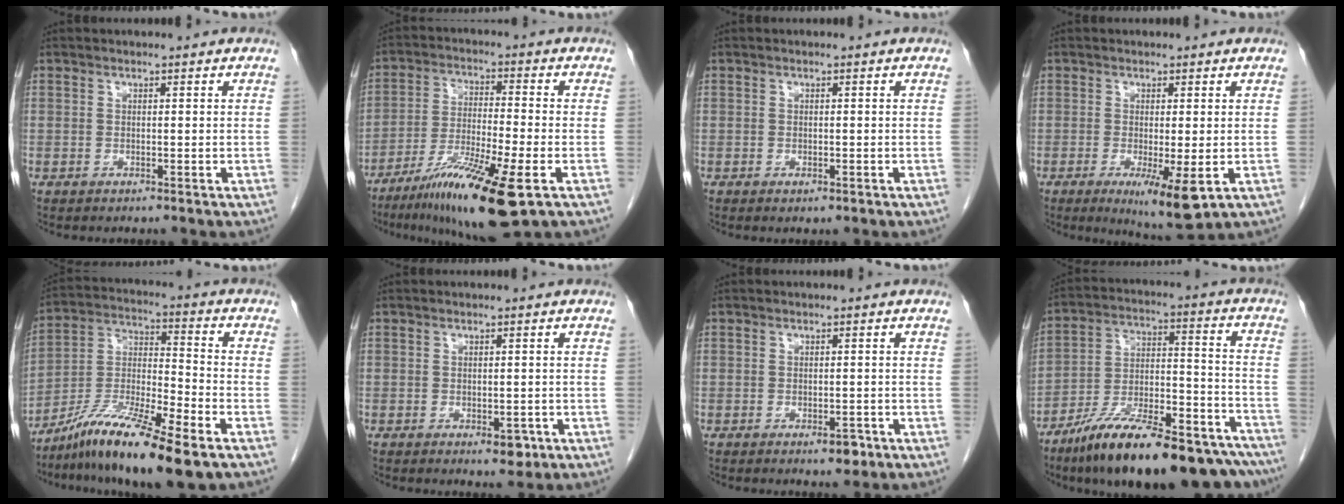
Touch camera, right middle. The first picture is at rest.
{"total": 14.7, "force": [-8.1, 1.0, 12.3], "torque": [-0.223, -0.035, -0.136]}
{"total": 0.9, "force": [-0.4, 0.5, 0.6], "torque": [-0.009, -0.001, -0.002]}
{"total": 7.1, "force": [-2.4, 1.2, 6.6], "torque": [-0.099, -0.020, -0.028]}
{"total": 15.5, "force": [-10.5, 1.3, 11.4], "torque": [-0.224, -0.020, -0.186]}
{"total": 2.4, "force": [-1.0, 1.4, 1.7], "torque": [-0.015, 0.001, -0.005]}
{"total": 2.0, "force": [-1.1, 1.0, 1.4], "torque": [-0.014, 0.002, -0.010]}
{"total": 25.9, "force": [-20.2, 5.4, 15.2], "torque": [-0.183, 0.017, -0.313]}